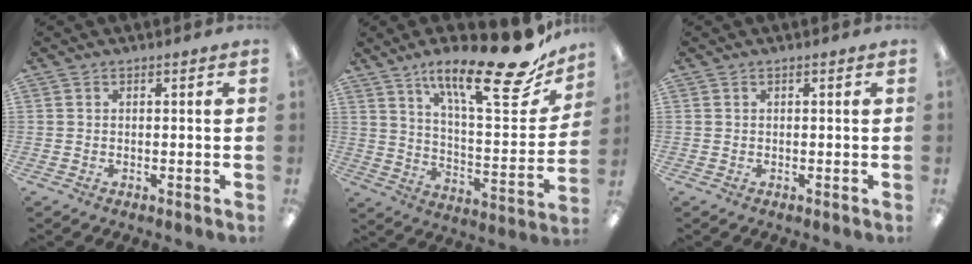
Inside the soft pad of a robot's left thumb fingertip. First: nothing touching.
{"total": 23.5, "force": [16.5, 5.8, 15.7], "torque": [-0.230, -0.116, 0.261]}
{"total": 0.0}